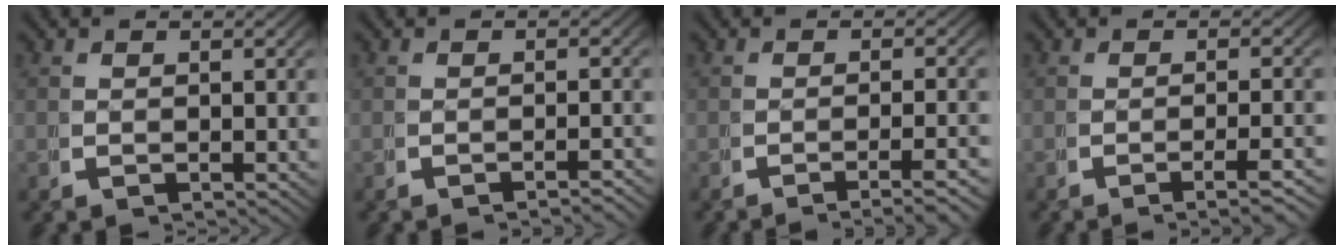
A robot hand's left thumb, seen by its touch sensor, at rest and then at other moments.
{"total": 2.2, "force": [-1.9, -0.1, 1.0], "torque": [-0.014, 0.004, -0.031]}
{"total": 4.3, "force": [-3.3, 0.6, 2.8], "torque": [-0.039, -0.002, -0.050]}
{"total": 3.2, "force": [-1.9, 0.2, 2.5], "torque": [-0.038, 0.002, -0.031]}